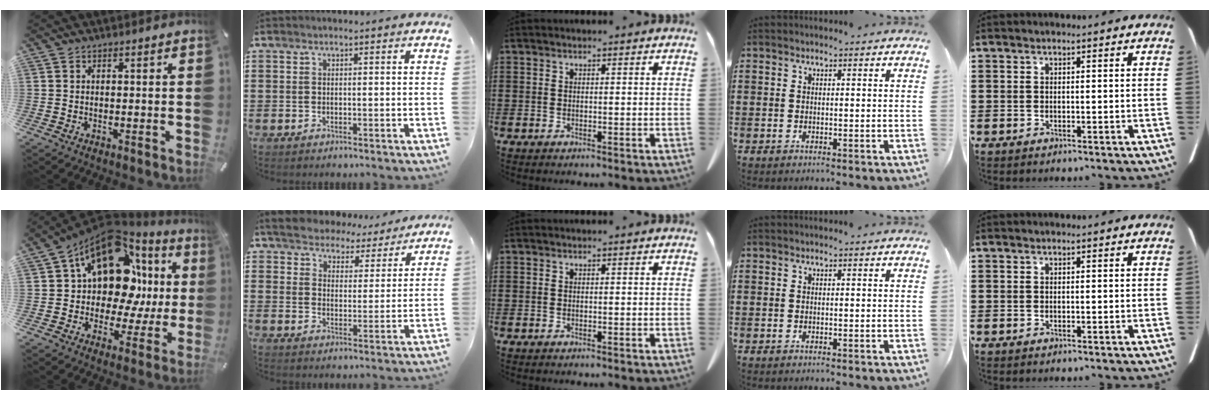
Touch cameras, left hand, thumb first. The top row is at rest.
{"thumb": {"total": 18.0, "force": [7.4, 11.0, 12.1], "torque": [-0.201, -0.067, 0.124]}, "index": {"total": 5.2, "force": [5.2, 0.8, -0.2], "torque": [-0.028, -0.036, 0.090]}}